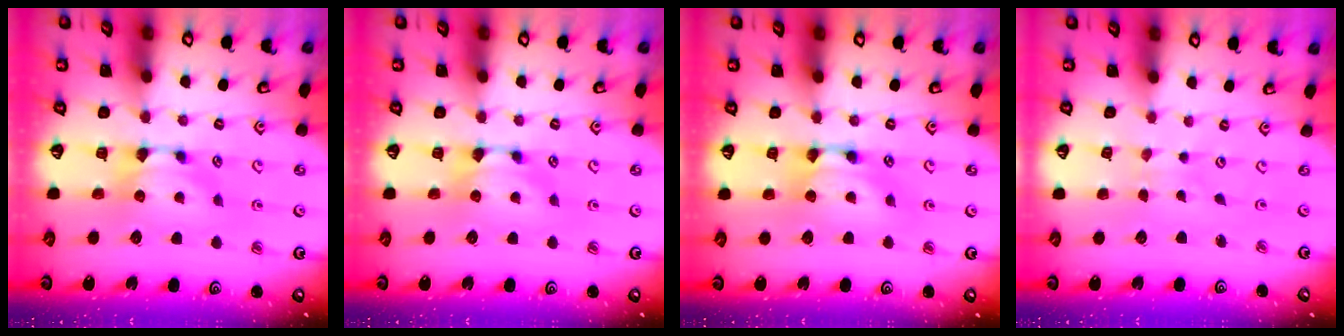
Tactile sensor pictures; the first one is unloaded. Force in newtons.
{"total": 0.0}
{"total": 2.1, "press": 2.1, "slide": 0.1}
{"total": 4.3, "press": 4.3, "slide": 0.1}